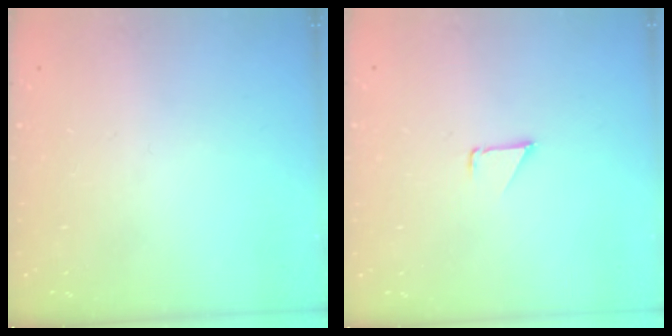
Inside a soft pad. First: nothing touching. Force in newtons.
{"total": 0.7, "press": 0.7, "slide": 0.1}